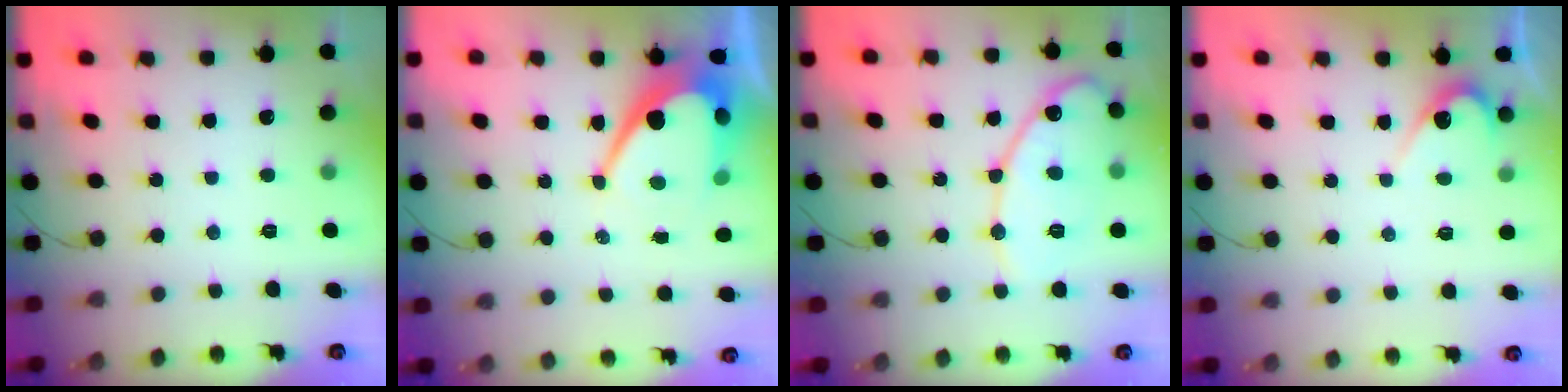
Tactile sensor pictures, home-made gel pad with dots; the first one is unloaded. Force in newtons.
{"total": 13.6, "press": 13.6, "slide": 1.0}
{"total": 14.5, "press": 14.4, "slide": 1.3}
{"total": 3.8, "press": 3.8, "slide": 0.3}